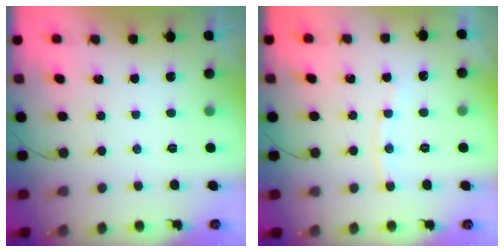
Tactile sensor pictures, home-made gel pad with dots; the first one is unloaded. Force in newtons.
{"total": 6.5, "press": 6.5, "slide": 0.6}